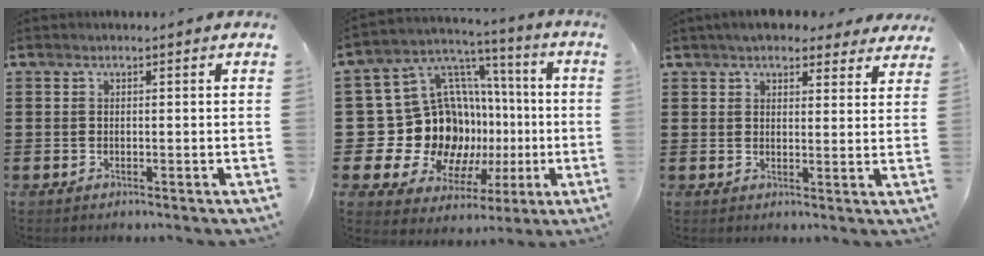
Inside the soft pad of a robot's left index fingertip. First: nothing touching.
{"total": 14.3, "force": [-1.9, 13.0, 5.5], "torque": [-0.149, -0.013, -0.015]}
{"total": 4.5, "force": [4.0, 1.4, 1.4], "torque": [-0.039, -0.002, 0.075]}